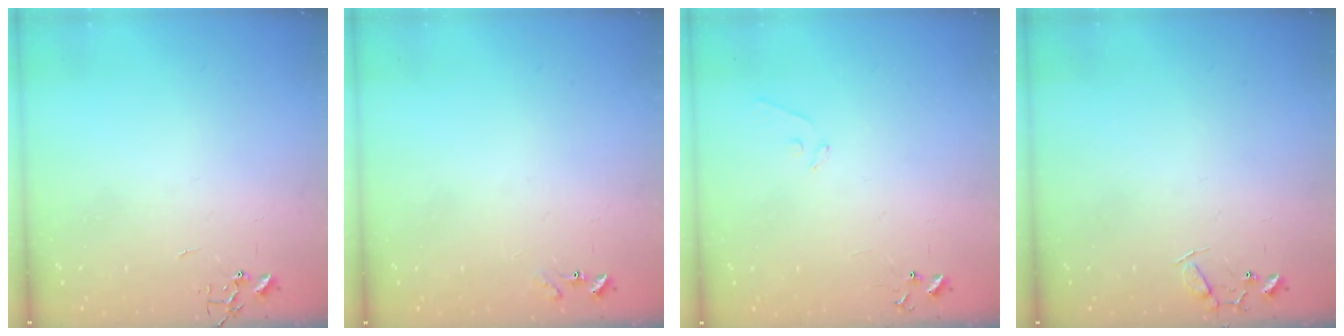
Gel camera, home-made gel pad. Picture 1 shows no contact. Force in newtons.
{"total": 6.9, "press": 6.8, "slide": 0.6}
{"total": 5.3, "press": 5.3, "slide": 0.4}
{"total": 7.7, "press": 7.6, "slide": 0.5}